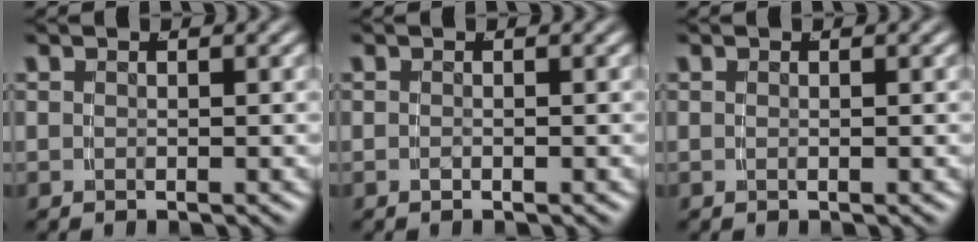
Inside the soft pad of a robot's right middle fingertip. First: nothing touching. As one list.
[{"total": 0.5, "force": [-0.4, -0.3, 0.1], "torque": [-0.003, 0.000, -0.005]}, {"total": 0.0}]